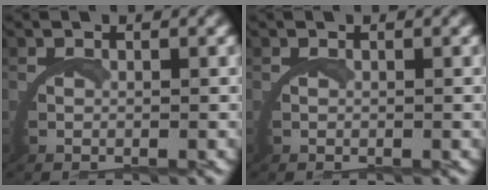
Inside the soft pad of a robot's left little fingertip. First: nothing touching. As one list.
[{"total": 0.0}]